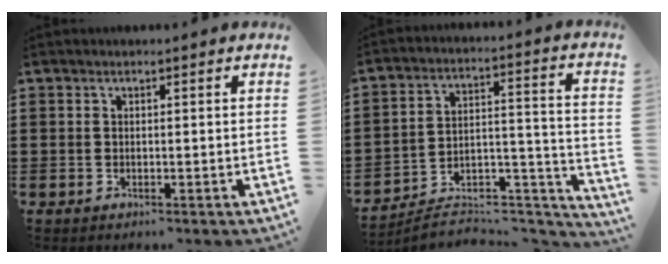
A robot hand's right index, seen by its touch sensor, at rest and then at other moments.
{"total": 5.8, "force": [-5.2, 2.1, 1.5], "torque": [-0.020, 0.009, -0.101]}